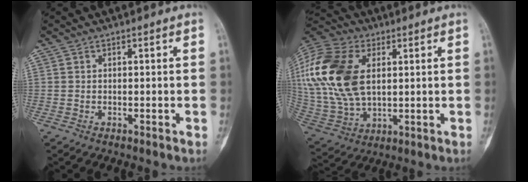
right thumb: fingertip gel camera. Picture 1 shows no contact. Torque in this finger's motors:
{"motor_torque": [1.15, 2.58, 2.23, 0.54, 0.77]}